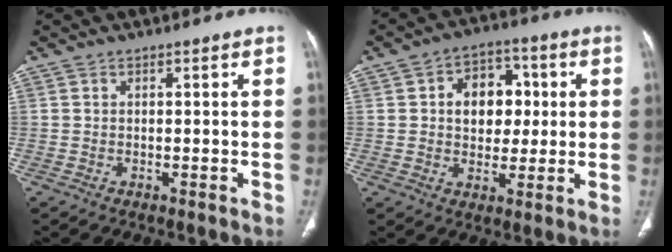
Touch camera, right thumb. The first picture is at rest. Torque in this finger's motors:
{"motor_torque": [-0.51, 0.80, 0.32, 0.50, 0.05]}